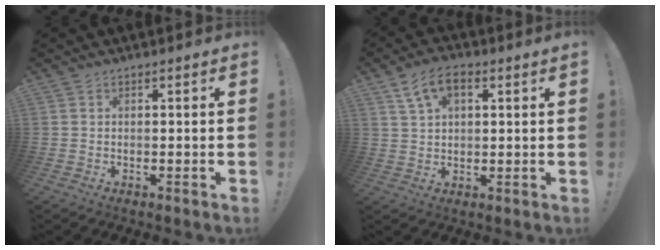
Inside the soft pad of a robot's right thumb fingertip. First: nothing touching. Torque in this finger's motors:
{"motor_torque": [0.09, 0.11, 0.21, 0.16, 0.00]}